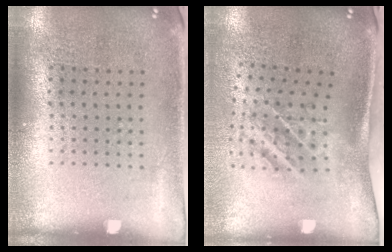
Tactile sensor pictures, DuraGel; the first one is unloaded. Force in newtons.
{"total": 2.0, "press": 1.2, "slide": 1.7}